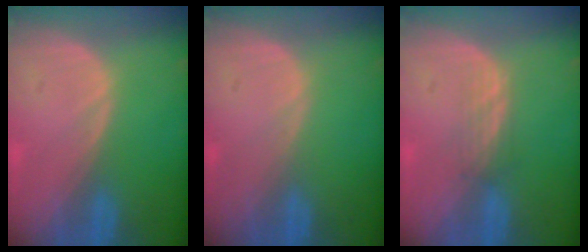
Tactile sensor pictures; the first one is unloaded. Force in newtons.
{"total": 0.0}
{"total": 2.2, "press": 2.2, "slide": 0.4}